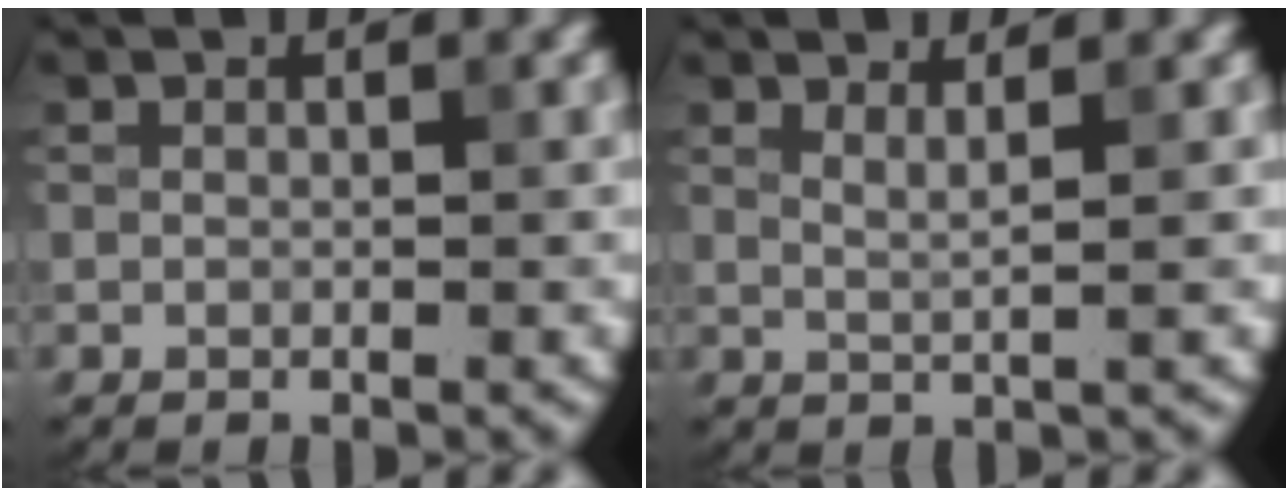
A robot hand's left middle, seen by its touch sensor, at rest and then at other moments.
{"total": 1.5, "force": [0.9, 0.5, 1.1], "torque": [-0.007, -0.002, 0.010]}